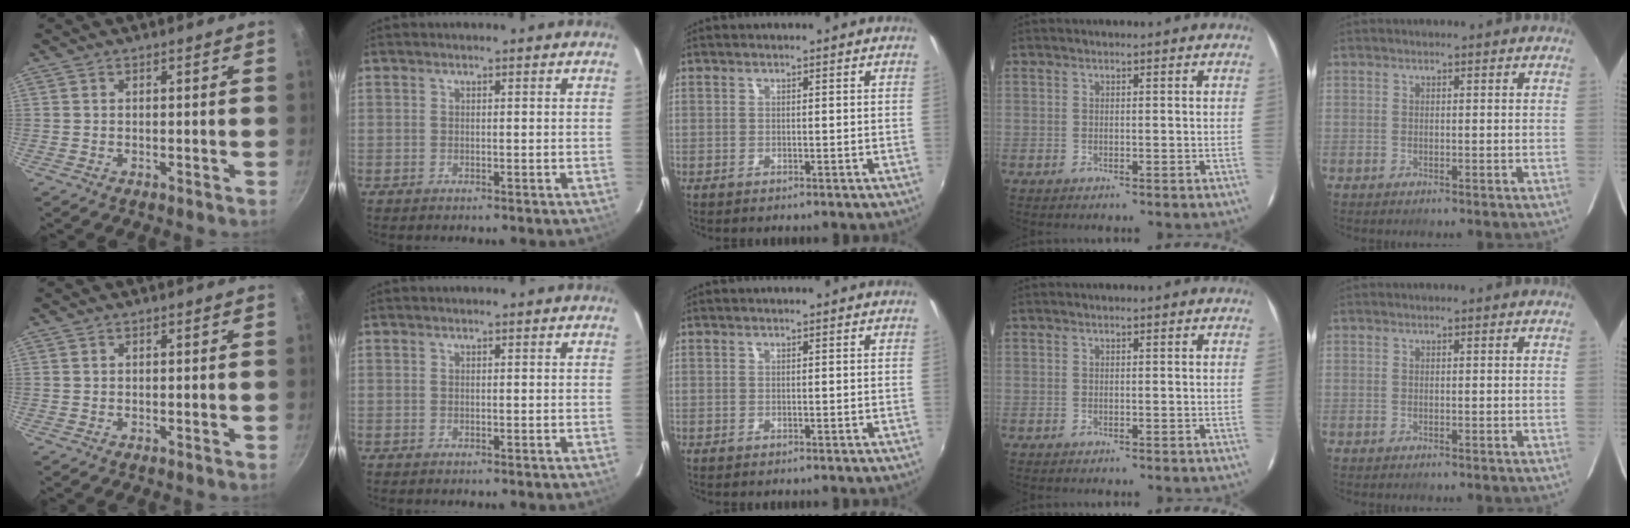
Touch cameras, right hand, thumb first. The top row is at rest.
{}